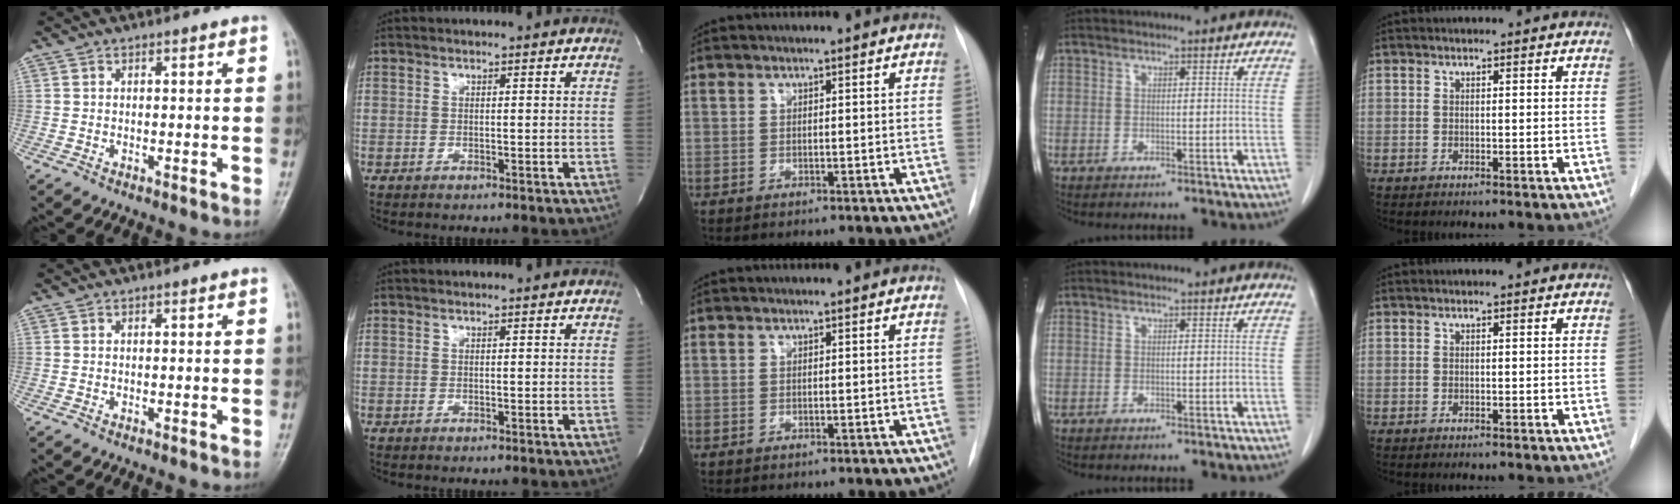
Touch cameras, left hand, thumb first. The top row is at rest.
{}